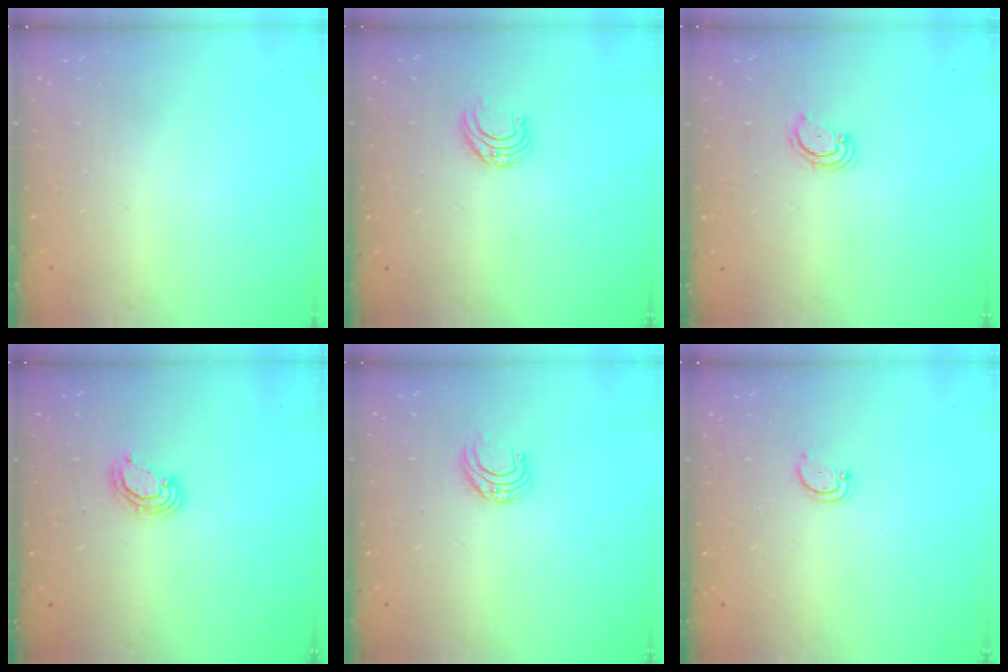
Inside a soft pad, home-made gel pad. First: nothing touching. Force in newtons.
{"total": 5.2, "press": 5.2, "slide": 0.5}
{"total": 2.9, "press": 2.8, "slide": 0.4}
{"total": 5.6, "press": 5.6, "slide": 0.3}
{"total": 5.2, "press": 5.2, "slide": 0.5}
{"total": 2.8, "press": 2.7, "slide": 0.3}